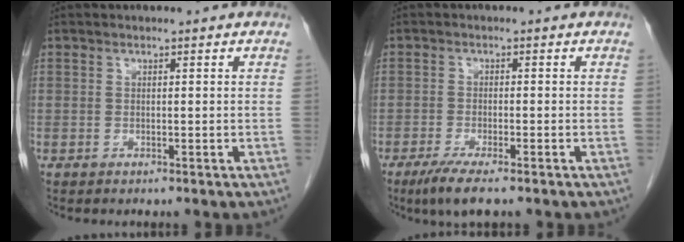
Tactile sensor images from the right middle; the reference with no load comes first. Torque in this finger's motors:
{"motor_torque": [0.61, -0.46, 0.03, 0.05]}